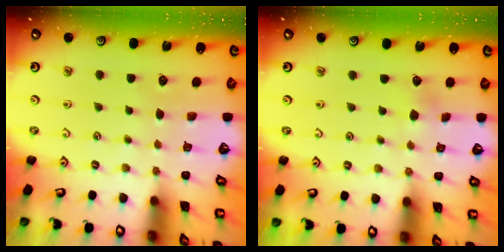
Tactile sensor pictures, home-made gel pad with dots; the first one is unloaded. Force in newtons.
{"total": 2.5, "press": 2.5, "slide": 0.2}